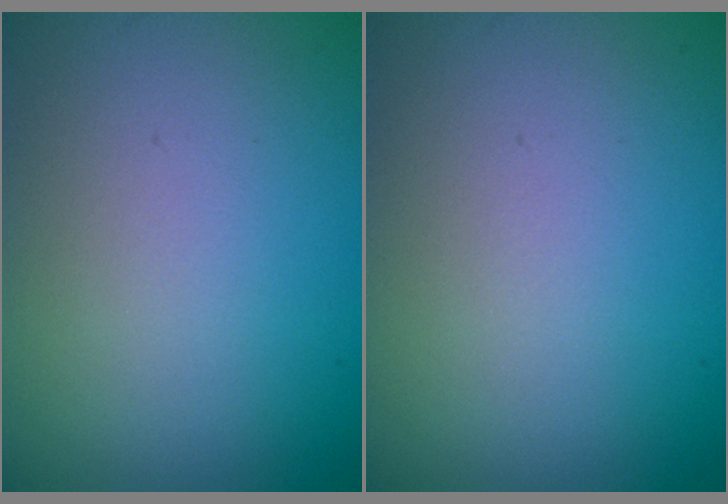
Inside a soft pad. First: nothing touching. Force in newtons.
{"total": 0.0}